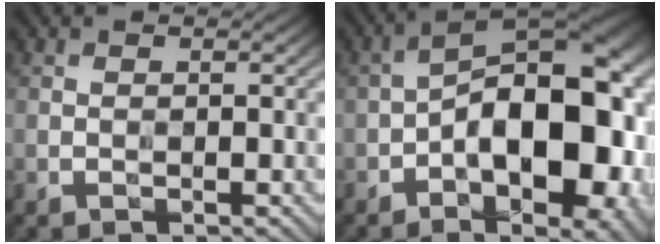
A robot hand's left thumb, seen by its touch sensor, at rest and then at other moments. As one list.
[{"total": 19.6, "force": [-3.2, 10.1, 16.5], "torque": [-0.217, 0.005, -0.055]}]